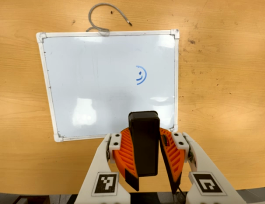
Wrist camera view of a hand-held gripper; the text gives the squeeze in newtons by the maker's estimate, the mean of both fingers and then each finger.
{"total": 10.0, "left": 9.3, "right": 10.6}